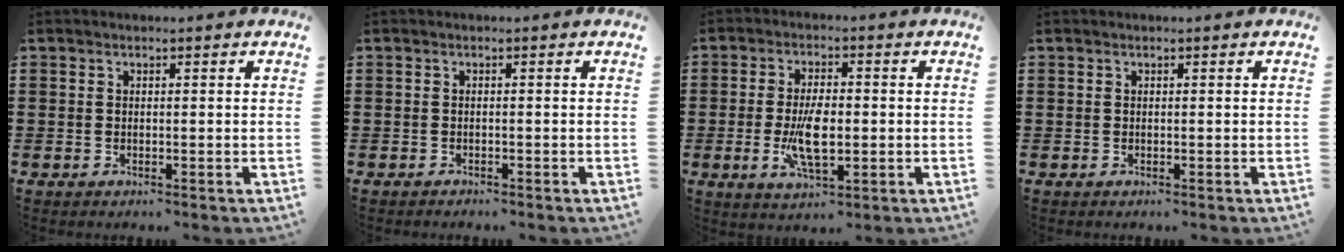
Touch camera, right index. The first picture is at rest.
{"total": 0.5, "force": [-0.5, 0.0, 0.0], "torque": [-0.002, -0.002, -0.011]}
{"total": 7.6, "force": [-1.0, 3.0, 6.9], "torque": [-0.155, -0.010, -0.024]}
{"total": 0.0}